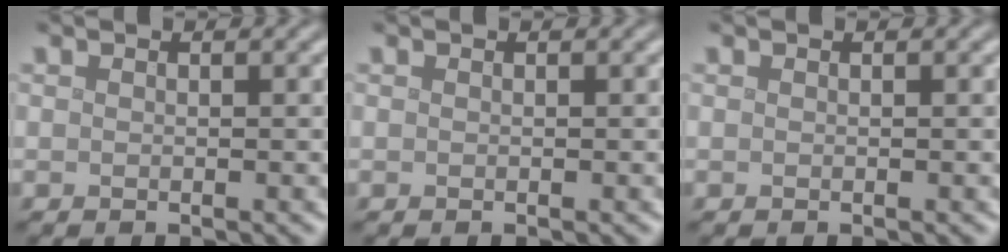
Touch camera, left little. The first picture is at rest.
{"total": 0.0}
{"total": 0.0}